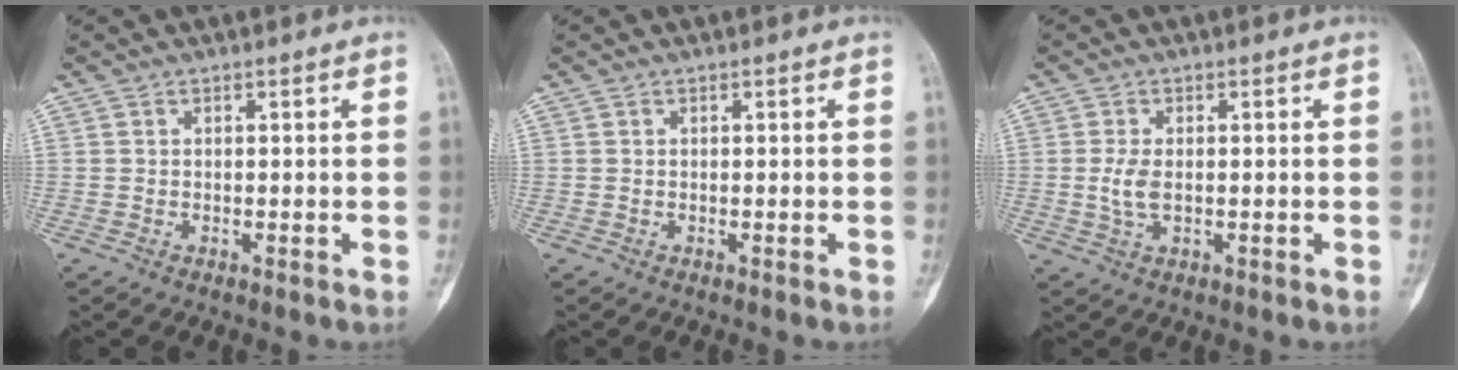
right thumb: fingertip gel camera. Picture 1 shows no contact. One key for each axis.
{"total": 0.0}
{"total": 3.6, "fx": -0.1, "fy": 1.9, "fz": 3.1, "tx": -0.071, "ty": -0.002, "tz": -0.003}